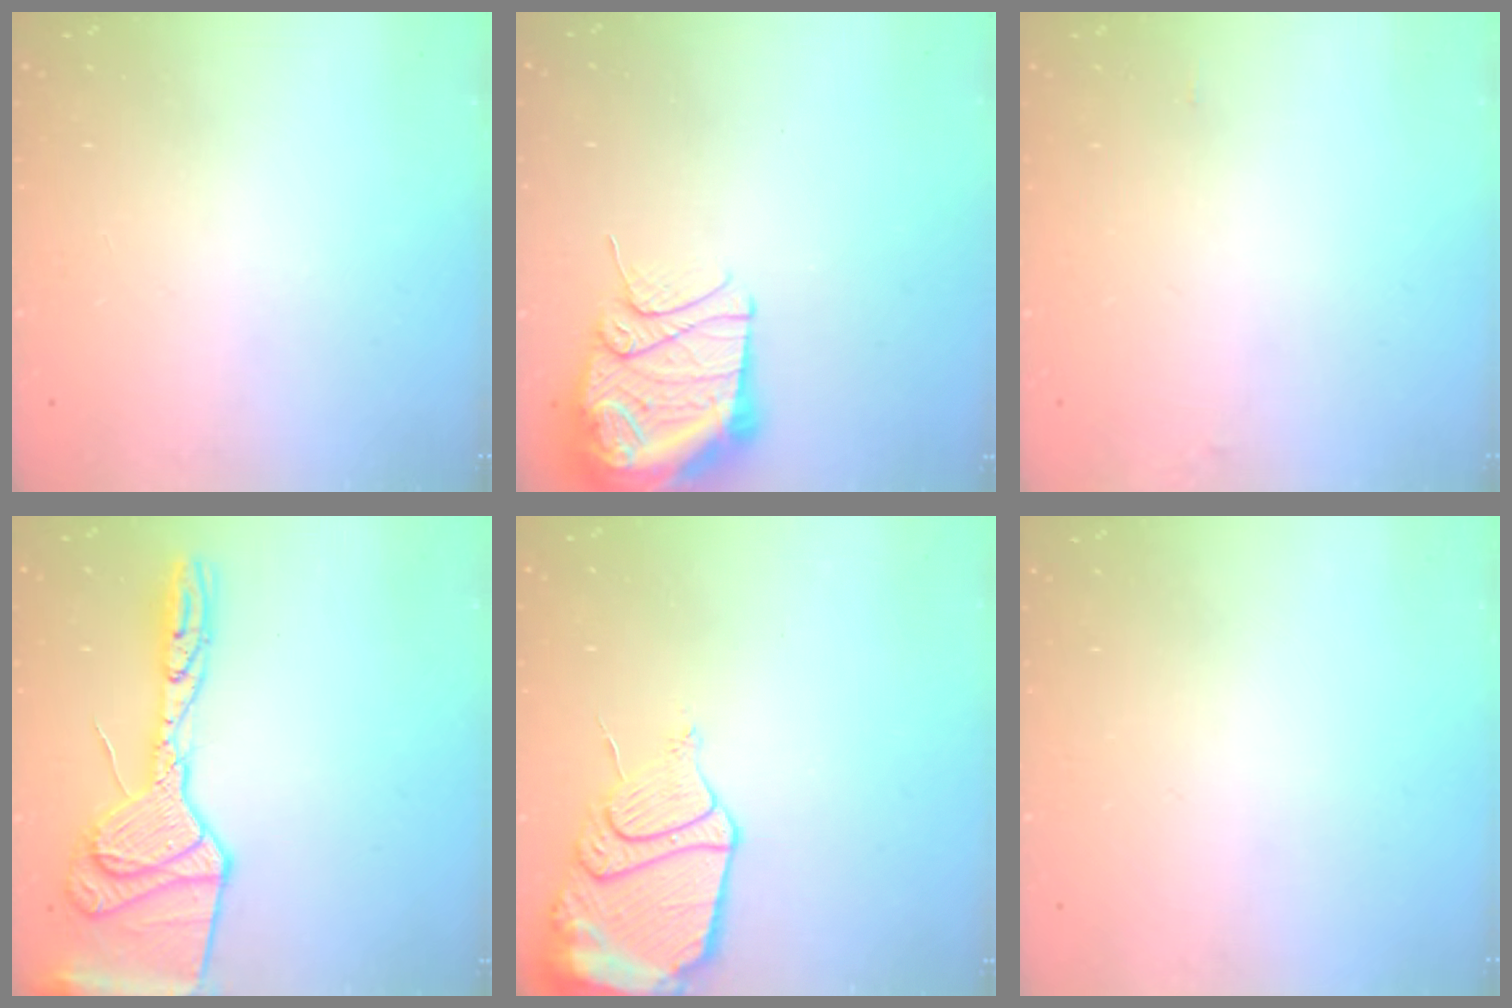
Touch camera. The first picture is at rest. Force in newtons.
{"total": 14.0, "press": 13.9, "slide": 1.7}
{"total": 4.1, "press": 3.8, "slide": 1.7}
{"total": 21.0, "press": 20.9, "slide": 2.0}
{"total": 15.3, "press": 15.2, "slide": 1.7}
{"total": 0.0}